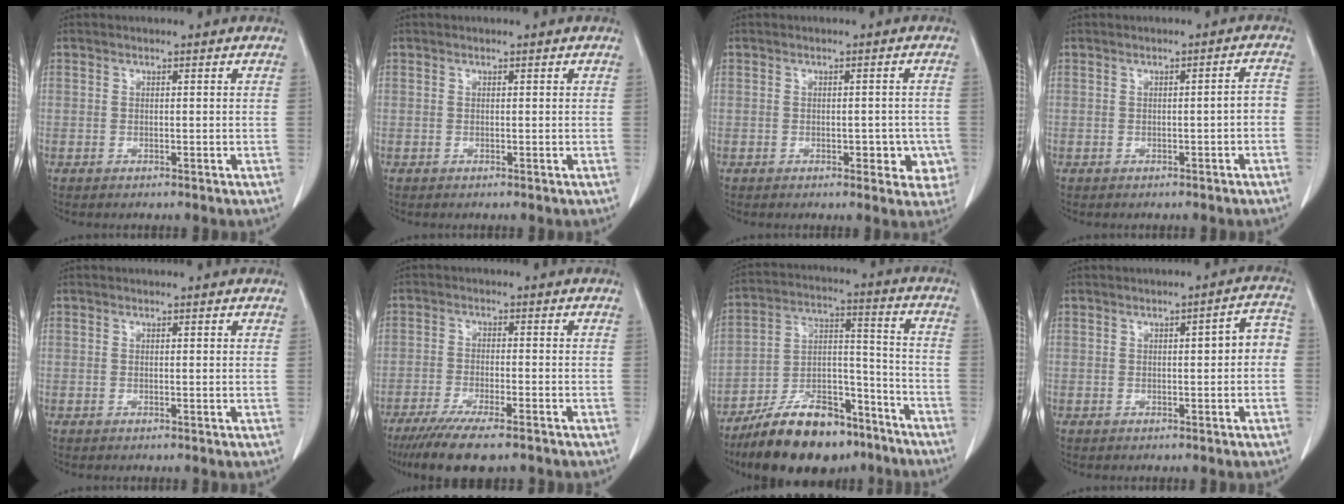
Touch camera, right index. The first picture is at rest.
{"total": 0.0}
{"total": 4.6, "force": [-1.4, 2.4, 3.6], "torque": [-0.023, 0.006, -0.012]}
{"total": 2.0, "force": [-0.7, 0.3, 1.8], "torque": [-0.019, 0.004, -0.010]}
{"total": 0.0}
{"total": 10.0, "force": [-7.6, 1.2, 6.4], "torque": [-0.098, -0.021, -0.119]}
{"total": 17.9, "force": [-13.6, 6.8, 9.5], "torque": [-0.173, 0.025, -0.228]}
{"total": 4.1, "force": [-0.1, 1.1, 3.9], "torque": [-0.043, 0.021, -0.007]}